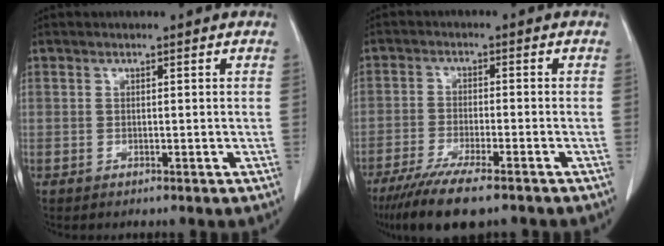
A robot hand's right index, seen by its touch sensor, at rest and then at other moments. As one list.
[{"total": 10.2, "force": [-7.7, 1.2, 6.6], "torque": [-0.107, -0.023, -0.123]}]